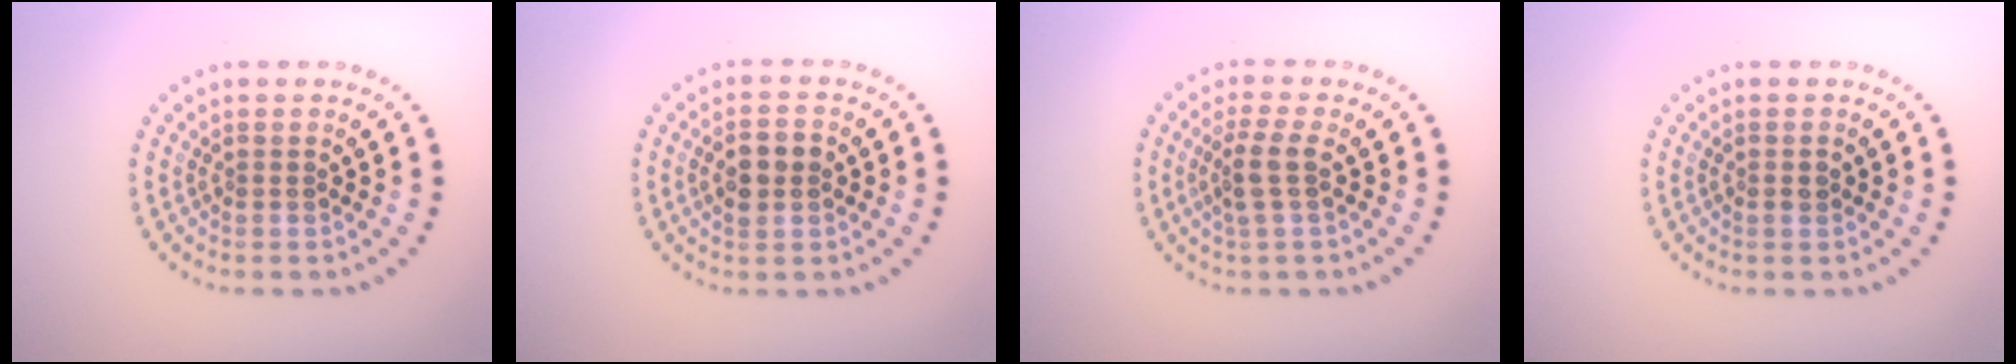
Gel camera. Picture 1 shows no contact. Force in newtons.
{"total": 2.8, "press": 2.7, "slide": 0.3}
{"total": 2.5, "press": 2.0, "slide": 1.5}
{"total": 0.9, "press": 0.8, "slide": 0.1}